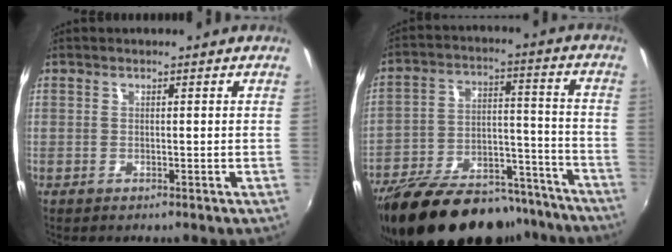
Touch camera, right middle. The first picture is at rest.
{"total": 26.3, "force": [-21.1, 10.4, 11.7], "torque": [-0.220, 0.017, -0.292]}